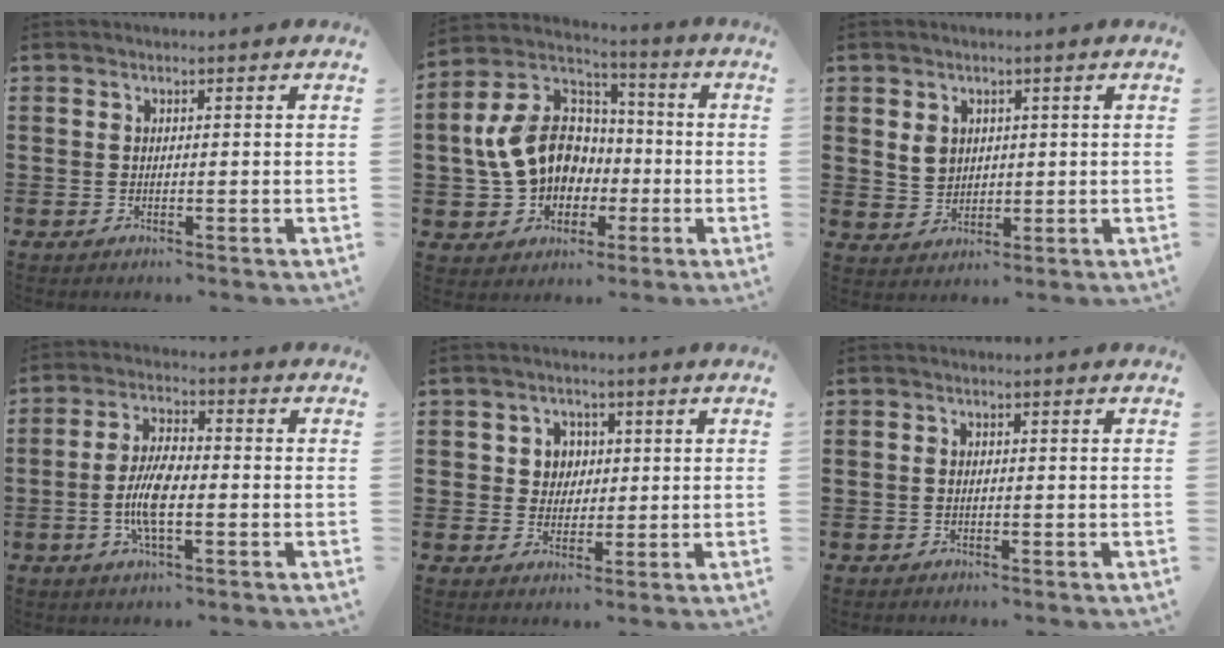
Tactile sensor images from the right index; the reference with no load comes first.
{"total": 12.9, "force": [-0.9, 10.4, 7.7], "torque": [-0.200, 0.023, -0.011]}
{"total": 3.4, "force": [1.1, 2.8, 1.5], "torque": [-0.040, 0.009, 0.021]}
{"total": 7.3, "force": [-1.6, 2.6, 6.7], "torque": [-0.149, -0.004, -0.036]}
{"total": 3.6, "force": [0.8, 3.4, 1.0], "torque": [-0.036, 0.012, 0.012]}
{"total": 0.6, "force": [-0.1, 0.3, 0.5], "torque": [-0.012, 0.000, -0.003]}